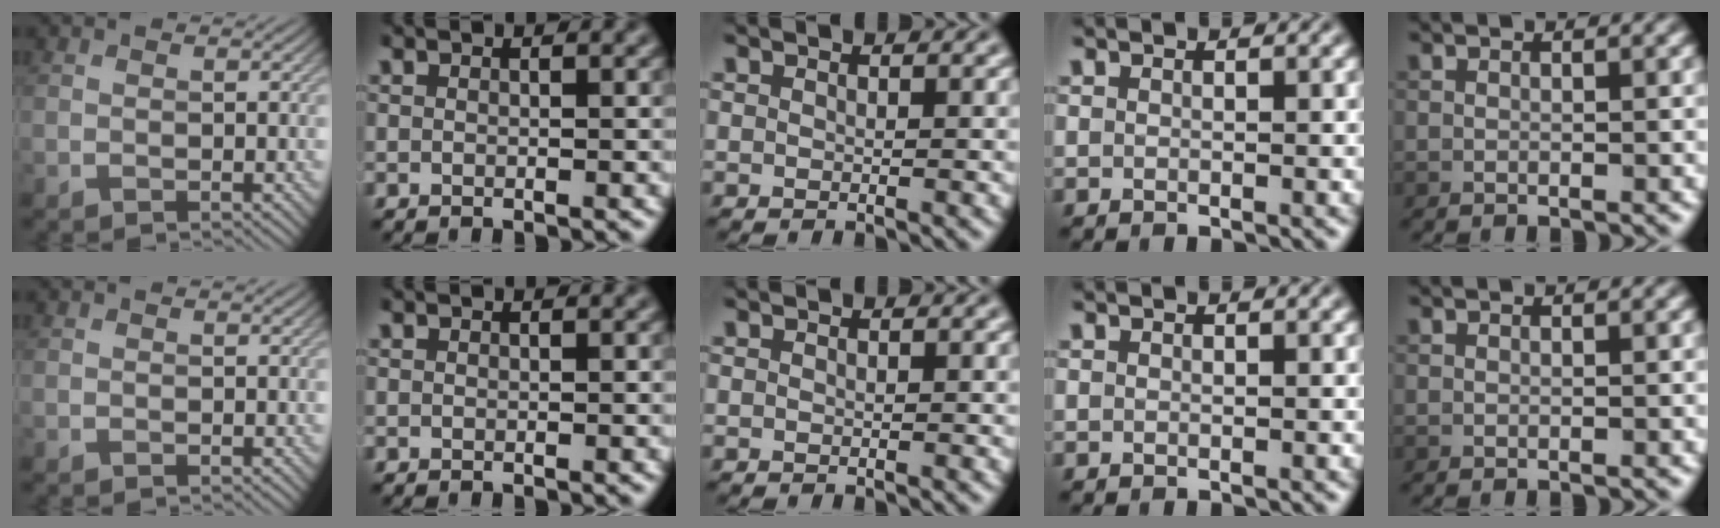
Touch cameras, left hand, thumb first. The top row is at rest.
{}